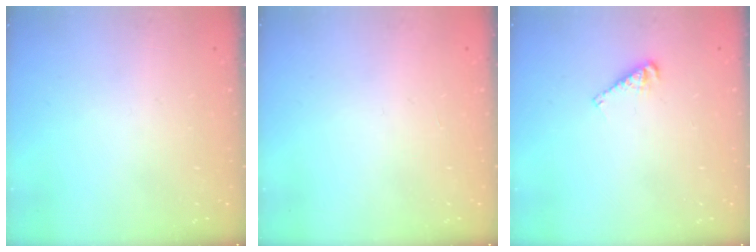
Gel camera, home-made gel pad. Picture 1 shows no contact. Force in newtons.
{"total": 0.0}
{"total": 4.9, "press": 4.8, "slide": 0.7}